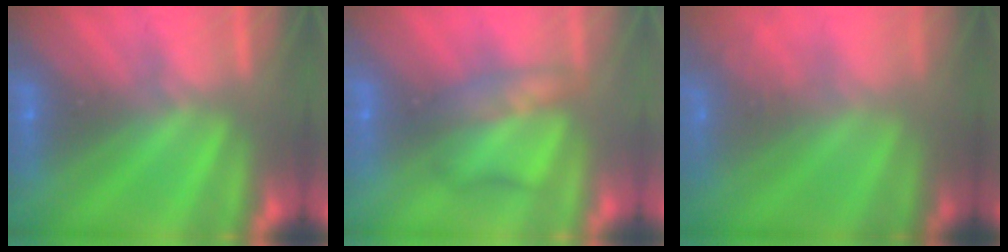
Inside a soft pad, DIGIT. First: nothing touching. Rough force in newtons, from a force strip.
{"total": 2.3}
{"total": 7.8}